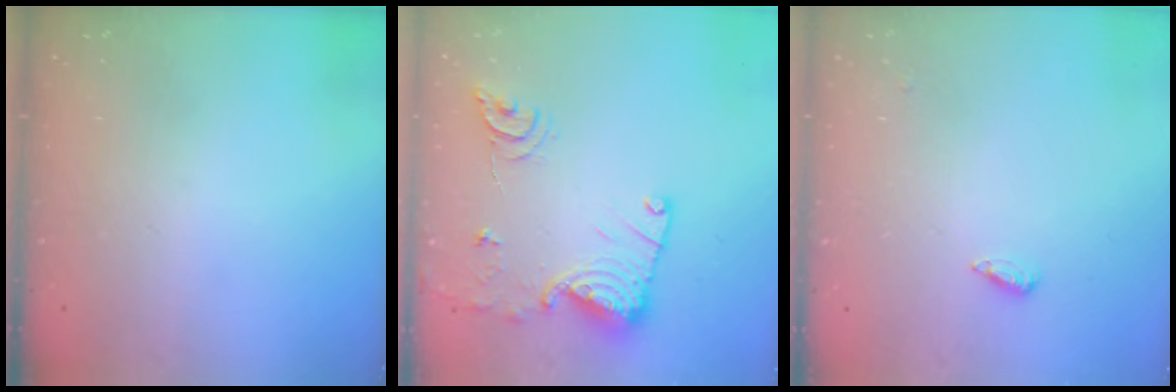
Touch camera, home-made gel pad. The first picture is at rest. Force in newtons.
{"total": 14.7, "press": 14.7, "slide": 0.7}
{"total": 2.2, "press": 2.2, "slide": 0.5}